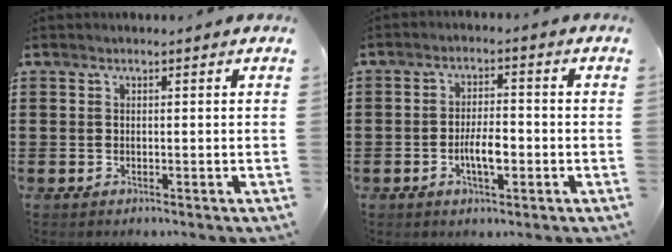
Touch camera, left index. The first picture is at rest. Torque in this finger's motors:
{"motor_torque": [0.23, 0.07, 0.20, 0.09]}